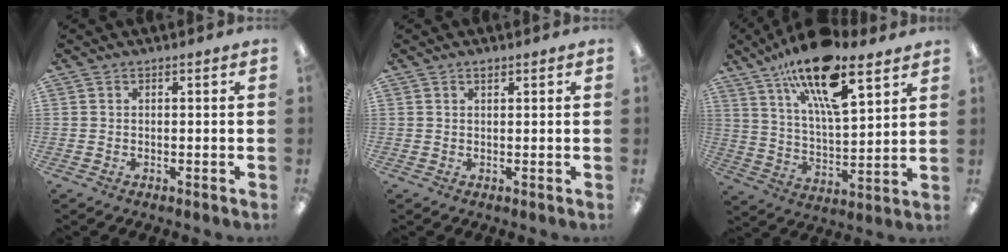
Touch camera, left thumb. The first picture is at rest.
{"total": 0.9, "force": [0.7, 0.3, 0.4], "torque": [-0.009, 0.001, 0.013]}
{"total": 19.9, "force": [13.3, 6.5, 13.3], "torque": [-0.224, -0.069, 0.223]}